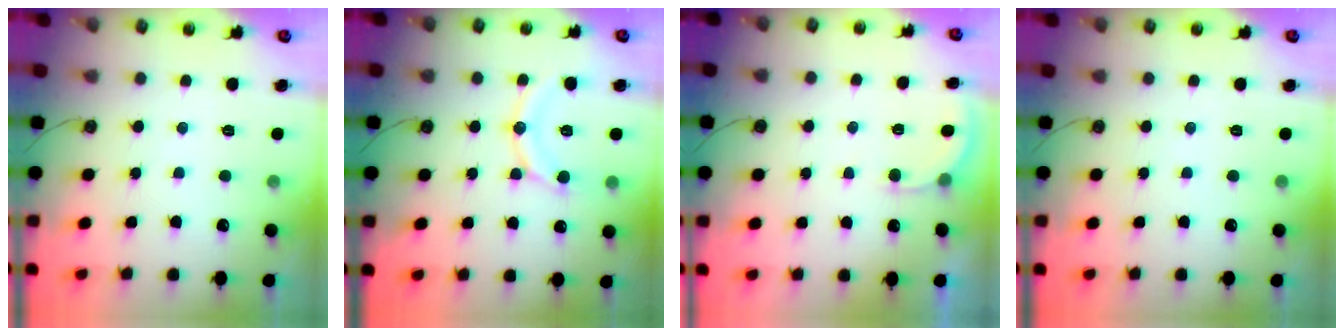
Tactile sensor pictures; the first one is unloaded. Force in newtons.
{"total": 12.7, "press": 12.6, "slide": 1.4}
{"total": 3.5, "press": 3.4, "slide": 0.4}
{"total": 0.0}